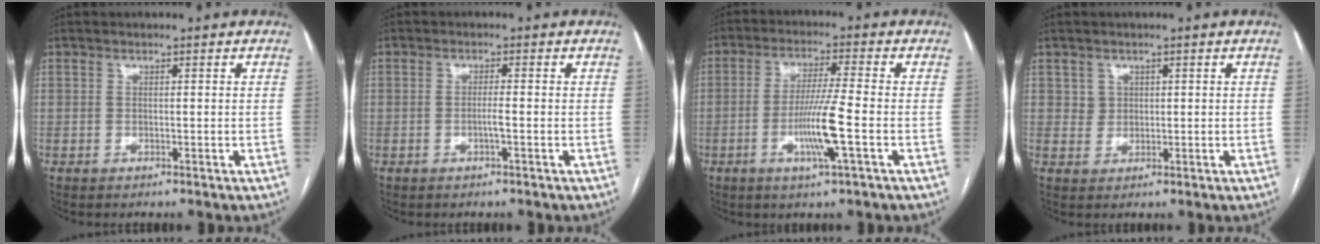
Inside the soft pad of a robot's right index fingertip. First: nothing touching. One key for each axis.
{"total": 1.9, "fx": -0.6, "fy": -0.1, "fz": 1.8, "tx": -0.036, "ty": -0.001, "tz": -0.011}
{"total": 8.5, "fx": -2.5, "fy": -0.6, "fz": 8.0, "tx": -0.156, "ty": -0.010, "tz": -0.050}
{"total": 2.0, "fx": 0.8, "fy": 1.8, "fz": 0.3, "tx": 0.004, "ty": -0.002, "tz": 0.011}